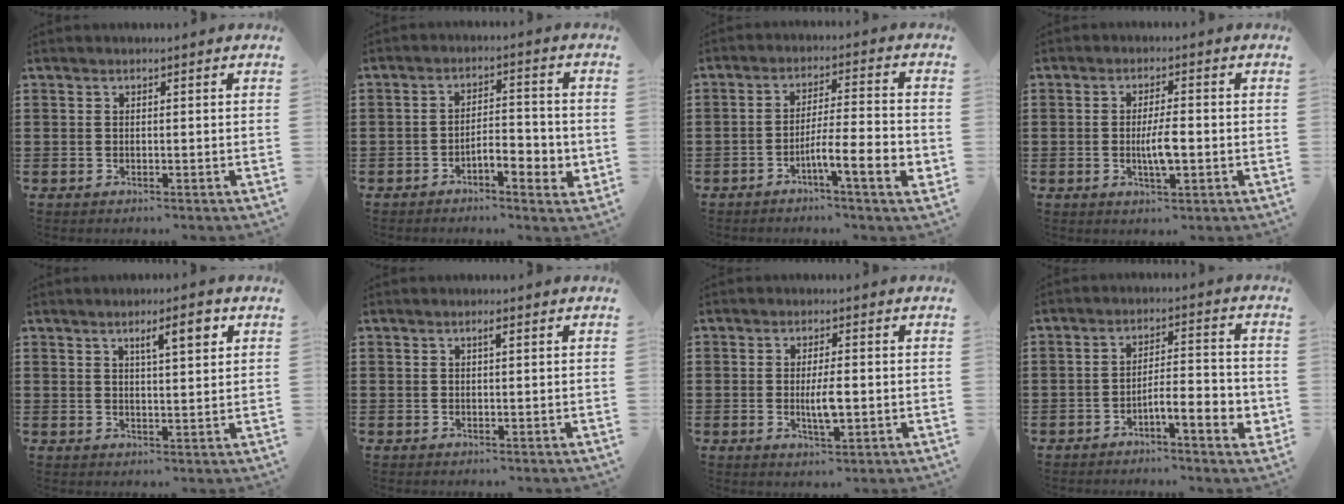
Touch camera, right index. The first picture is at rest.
{"total": 4.5, "force": [-2.3, 1.7, 3.5], "torque": [-0.059, 0.010, -0.043]}
{"total": 8.1, "force": [-3.4, 1.1, 7.3], "torque": [-0.125, -0.003, -0.059]}
{"total": 4.7, "force": [-0.7, 1.1, 4.5], "torque": [-0.093, -0.004, -0.019]}
{"total": 4.8, "force": [2.3, 0.9, 4.1], "torque": [-0.069, 0.001, 0.034]}
{"total": 1.0, "force": [0.3, 0.1, 0.9], "torque": [-0.018, 0.001, 0.005]}
{"total": 4.4, "force": [-0.5, 1.1, 4.2], "torque": [-0.080, -0.003, -0.011]}
{"total": 5.8, "force": [-3.0, 1.2, 4.9], "torque": [-0.072, -0.001, -0.054]}